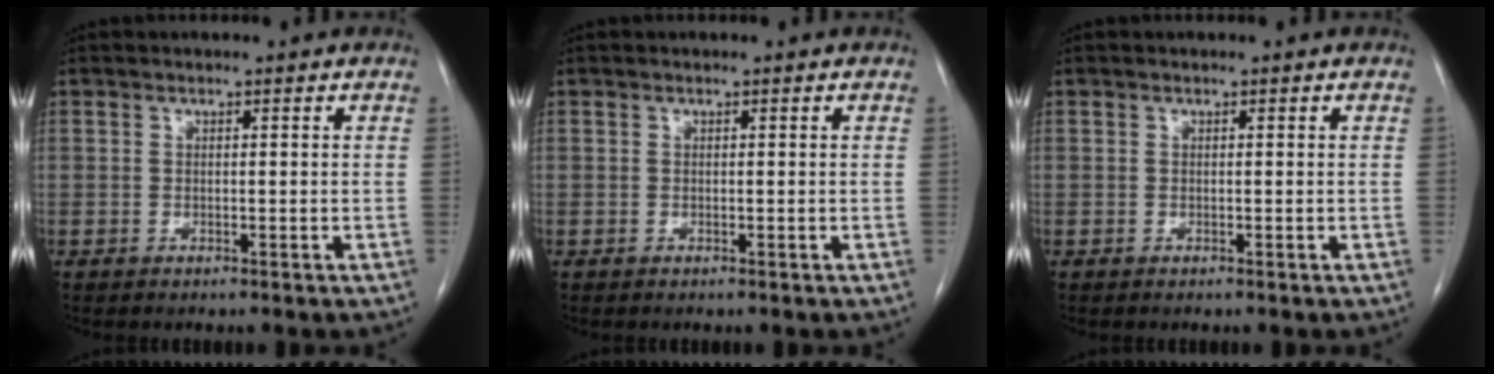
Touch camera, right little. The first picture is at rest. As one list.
[{"total": 0.0}, {"total": 0.0}]